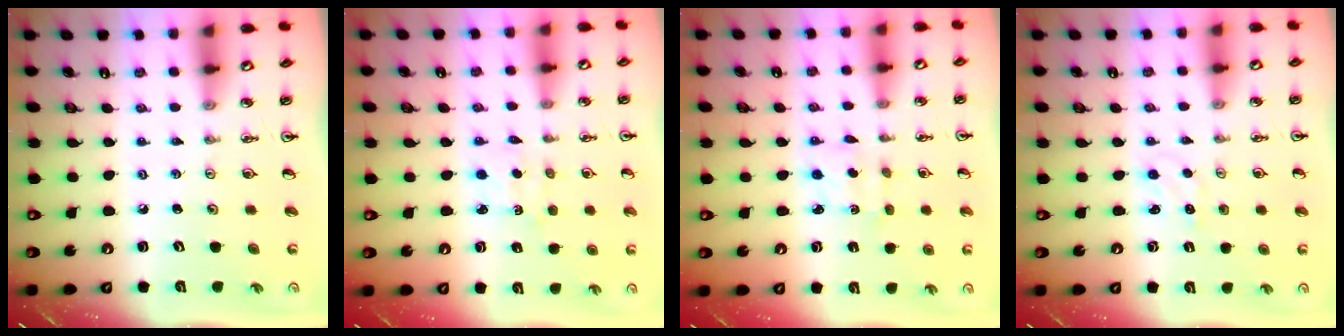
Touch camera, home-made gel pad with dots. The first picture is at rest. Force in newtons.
{"total": 2.5, "press": 2.5, "slide": 0.3}
{"total": 2.2, "press": 2.1, "slide": 0.6}
{"total": 2.3, "press": 2.3, "slide": 0.2}